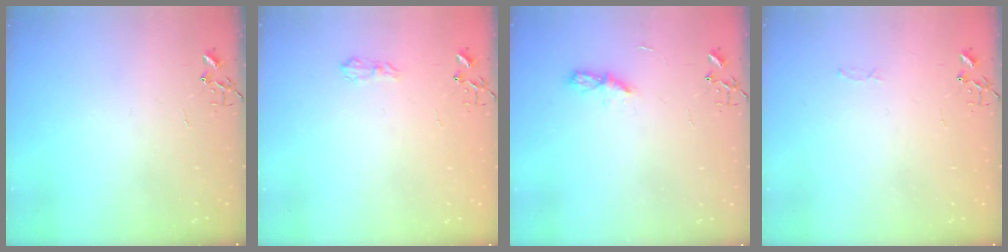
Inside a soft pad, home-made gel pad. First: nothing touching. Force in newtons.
{"total": 7.0, "press": 6.9, "slide": 0.9}
{"total": 5.1, "press": 5.0, "slide": 0.6}
{"total": 2.8, "press": 2.8, "slide": 0.4}